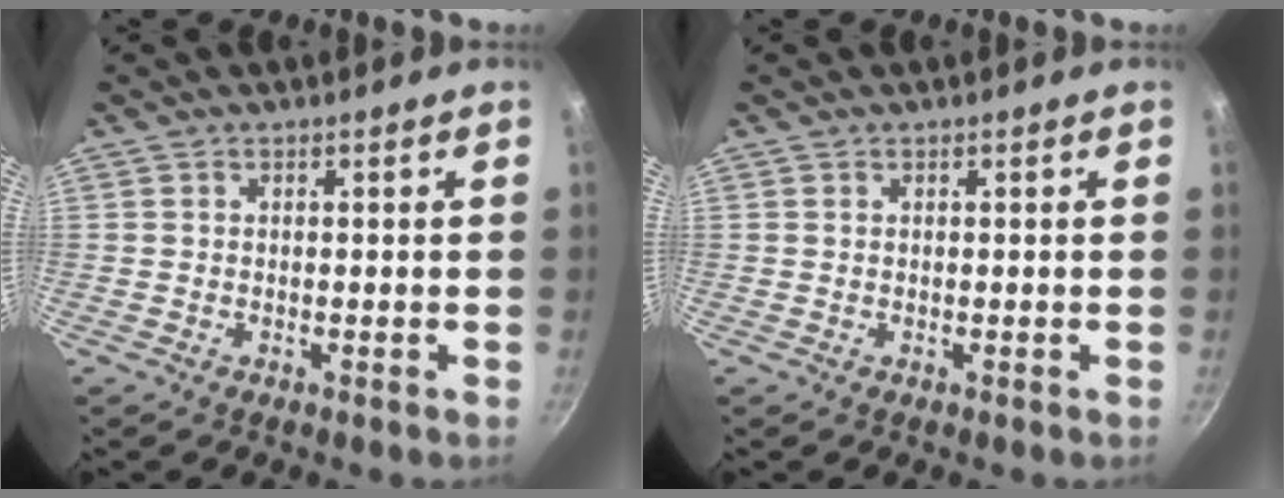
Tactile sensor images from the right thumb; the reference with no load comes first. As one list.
[{"total": 0.0}]